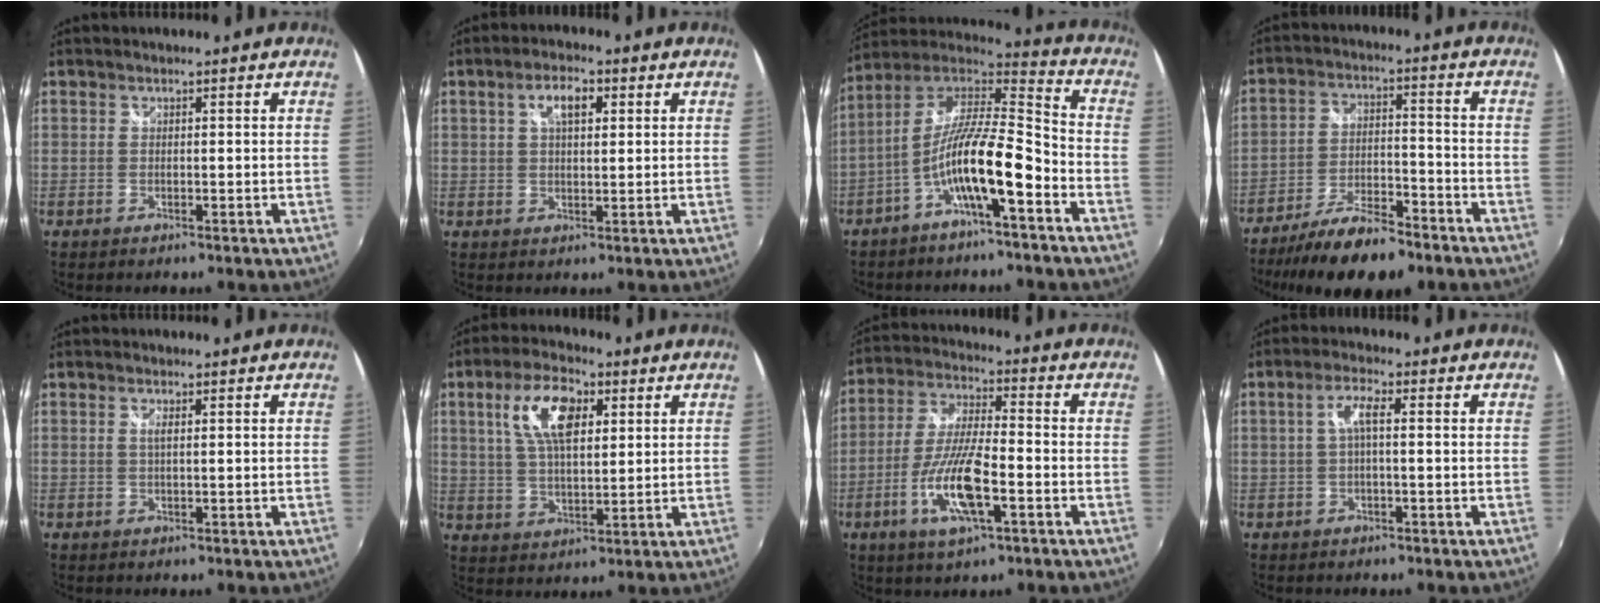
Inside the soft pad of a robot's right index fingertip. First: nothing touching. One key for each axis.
{"total": 5.2, "fx": 1.9, "fy": 2.4, "fz": 4.3, "tx": -0.074, "ty": 0.012, "tz": 0.033}
{"total": 14.4, "fx": -6.7, "fy": 2.5, "fz": 12.5, "tx": -0.234, "ty": 0.003, "tz": -0.125}
{"total": 15.1, "fx": -11.8, "fy": 4.3, "fz": 8.4, "tx": -0.174, "ty": -0.017, "tz": -0.194}
{"total": 1.0, "fx": 0.3, "fy": 0.1, "fz": 1.0, "tx": -0.019, "ty": 0.000, "tz": 0.005}
{"total": 10.8, "fx": 3.9, "fy": 4.9, "fz": 8.8, "tx": -0.173, "ty": 0.017, "tz": 0.073}
{"total": 12.8, "fx": -4.9, "fy": 3.1, "fz": 11.4, "tx": -0.239, "ty": -0.008, "tz": -0.095}
{"total": 3.5, "fx": 0.1, "fy": 0.6, "fz": 3.5, "tx": -0.068, "ty": 0.008, "tz": 0.002}